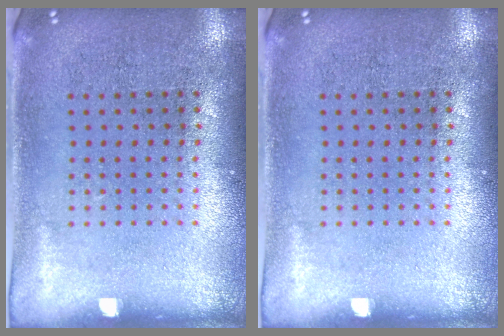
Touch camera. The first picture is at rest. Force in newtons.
{"total": 0.0}